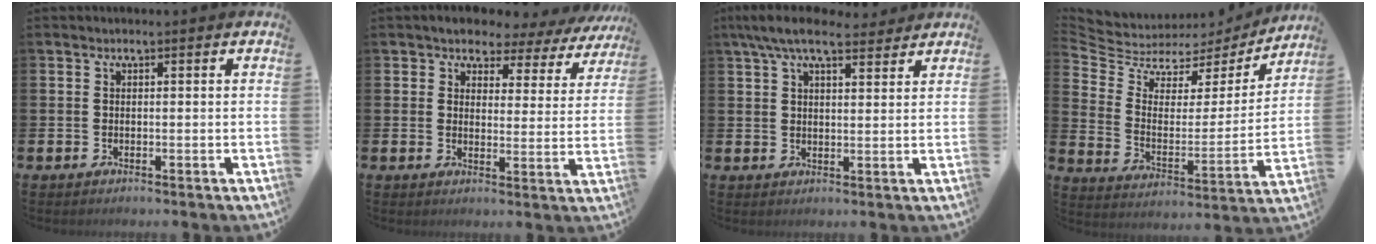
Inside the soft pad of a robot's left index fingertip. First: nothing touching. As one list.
[{"total": 3.2, "force": [2.8, 1.6, 0.4], "torque": [-0.025, -0.028, 0.039]}, {"total": 6.8, "force": [5.7, 1.9, 3.1], "torque": [-0.066, -0.018, 0.103]}, {"total": 6.3, "force": [5.2, 3.3, 1.2], "torque": [-0.063, -0.040, 0.086]}]